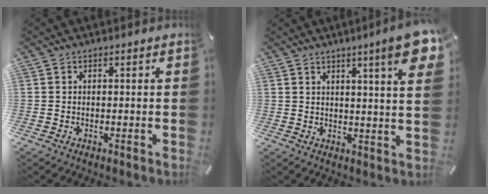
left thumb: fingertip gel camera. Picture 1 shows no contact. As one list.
[{"total": 10.3, "force": [5.5, 0.9, 8.6], "torque": [-0.133, -0.030, 0.087]}]